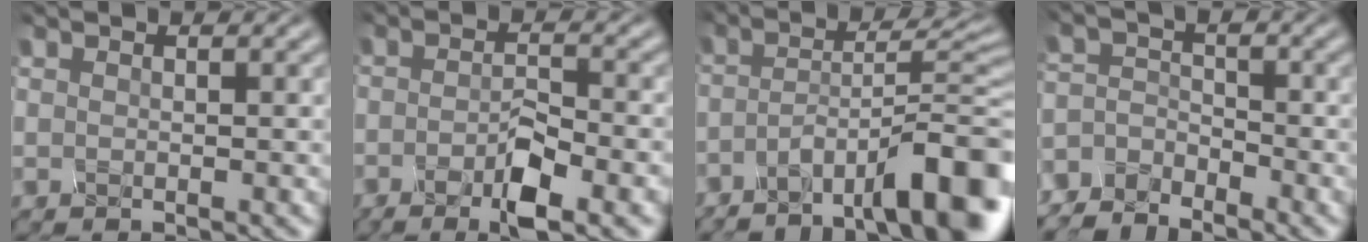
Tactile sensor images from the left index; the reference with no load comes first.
{"total": 4.2, "force": [-3.0, 0.2, 2.9], "torque": [-0.068, -0.003, -0.030]}
{"total": 9.3, "force": [-6.1, 1.2, 6.9], "torque": [-0.106, 0.015, -0.084]}
{"total": 4.9, "force": [-4.8, 0.2, -0.8], "torque": [-0.002, 0.000, -0.078]}